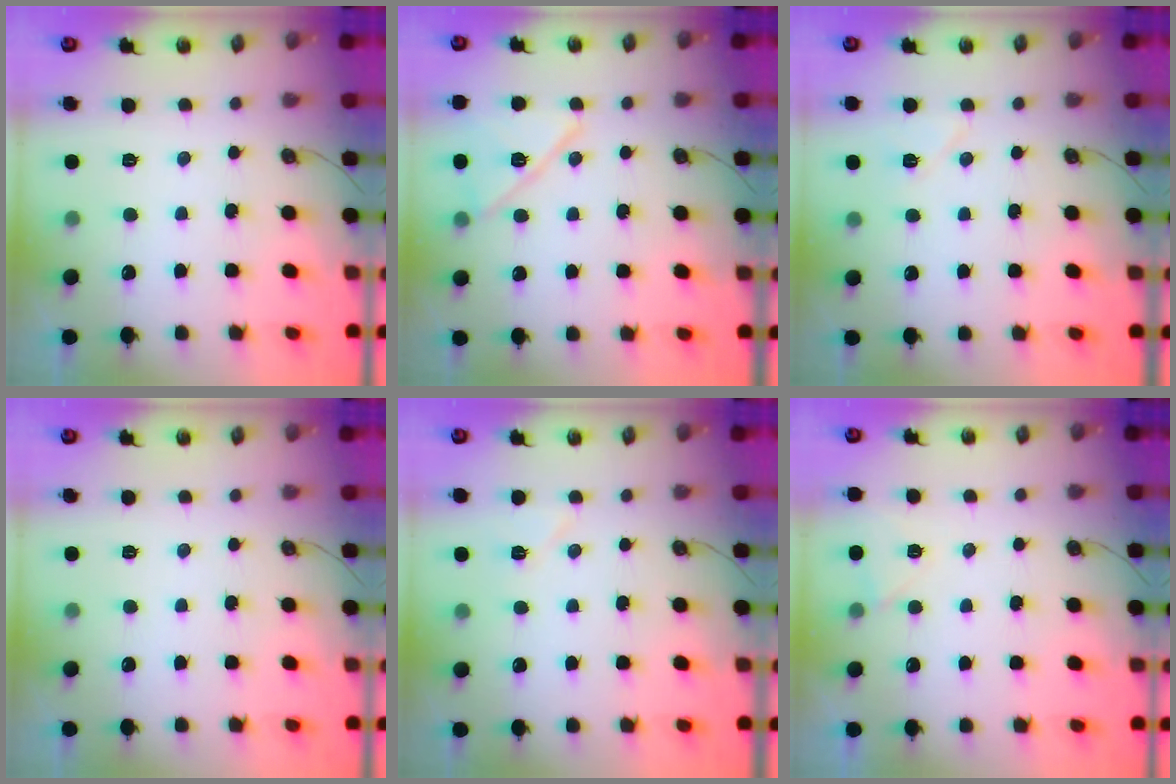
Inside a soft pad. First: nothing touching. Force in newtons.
{"total": 12.5, "press": 12.4, "slide": 1.6}
{"total": 6.8, "press": 5.3, "slide": 4.3}
{"total": 0.0}
{"total": 5.9, "press": 5.4, "slide": 2.4}
{"total": 3.9, "press": 3.6, "slide": 1.6}